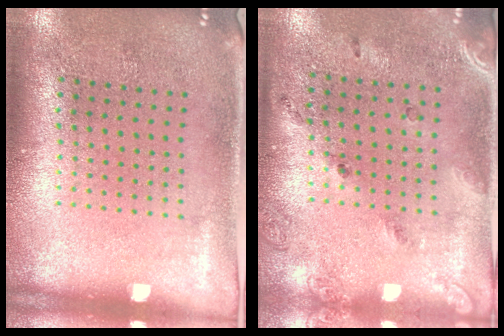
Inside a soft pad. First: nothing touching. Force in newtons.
{"total": 1.5, "press": 1.0, "slide": 1.1}